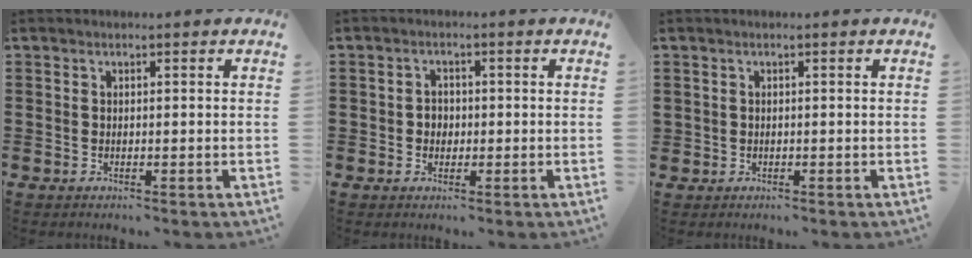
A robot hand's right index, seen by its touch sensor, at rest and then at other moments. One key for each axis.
{"total": 1.8, "fx": -0.3, "fy": 1.7, "fz": 0.7, "tx": -0.020, "ty": 0.007, "tz": -0.008}
{"total": 0.5, "fx": 0.1, "fy": 0.5, "fz": 0.0, "tx": -0.003, "ty": 0.002, "tz": 0.002}